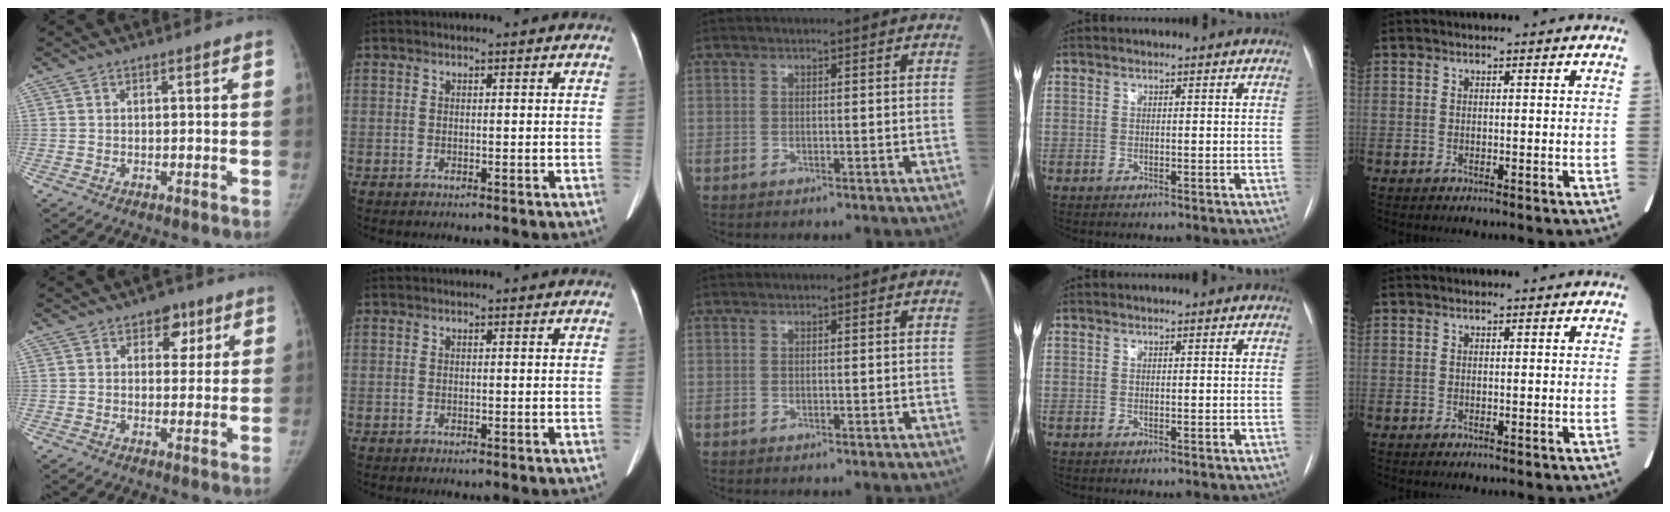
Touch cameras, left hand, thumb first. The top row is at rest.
{"thumb": {"total": 4.8, "force": [2.2, 3.5, 2.4], "torque": [0.006, -0.006, 0.026]}}